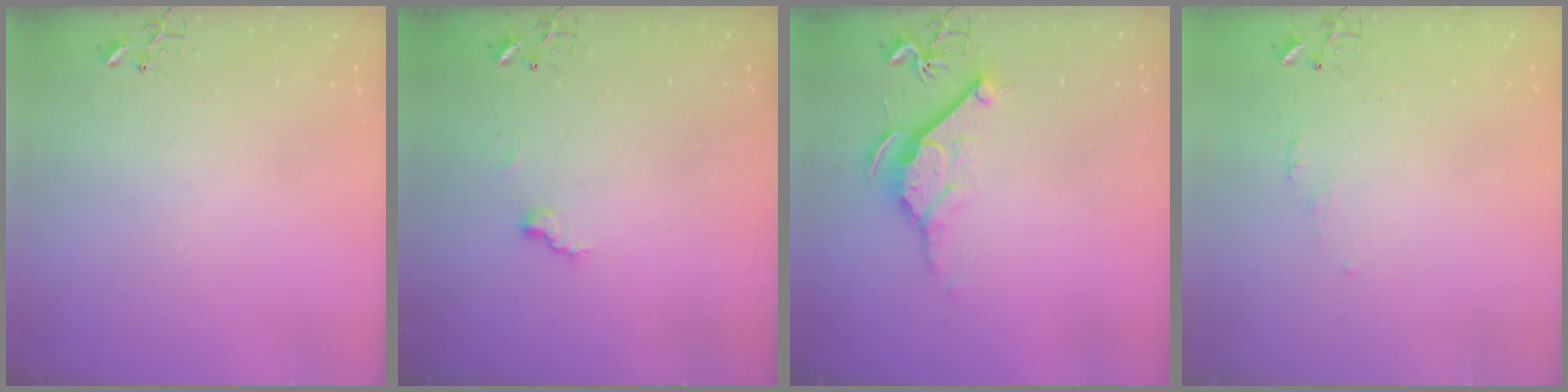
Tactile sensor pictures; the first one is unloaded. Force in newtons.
{"total": 7.4, "press": 7.4, "slide": 0.4}
{"total": 11.4, "press": 11.4, "slide": 0.8}
{"total": 4.0, "press": 3.9, "slide": 0.6}